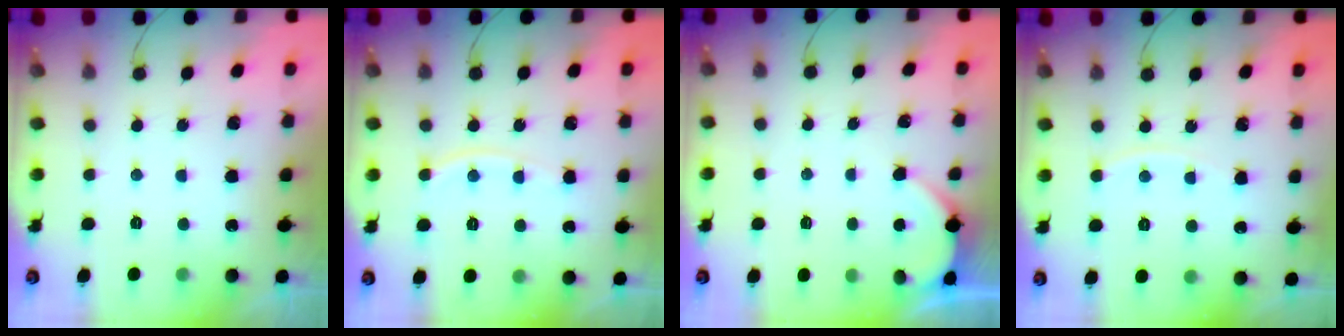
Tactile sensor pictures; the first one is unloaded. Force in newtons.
{"total": 6.8, "press": 6.7, "slide": 0.9}
{"total": 2.3, "press": 2.3, "slide": 0.3}
{"total": 4.1, "press": 4.1, "slide": 0.5}